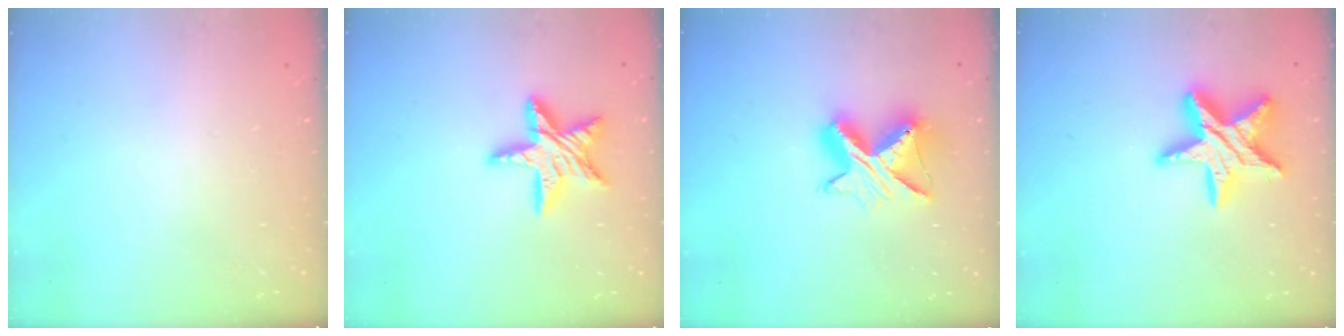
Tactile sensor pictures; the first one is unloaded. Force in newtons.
{"total": 15.0, "press": 14.9, "slide": 1.3}
{"total": 10.3, "press": 10.3, "slide": 1.0}
{"total": 17.1, "press": 17.1, "slide": 1.7}